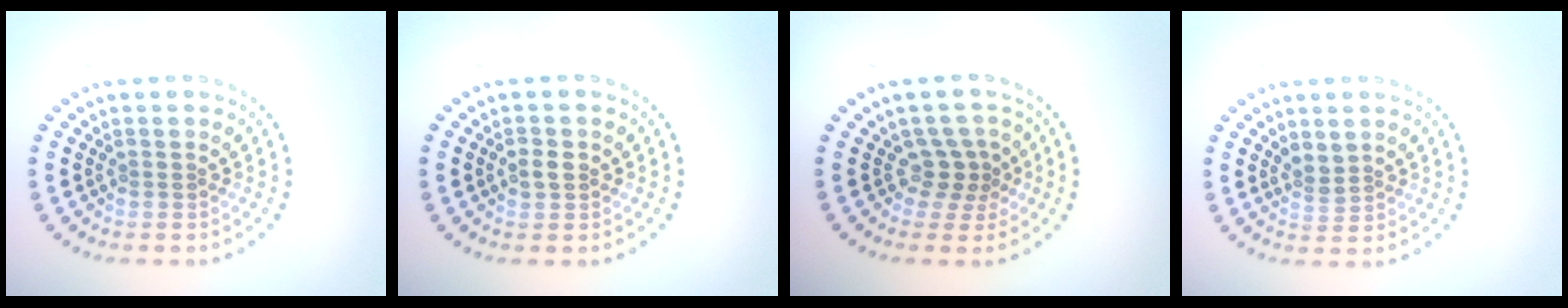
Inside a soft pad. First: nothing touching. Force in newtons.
{"total": 1.4, "press": 1.4, "slide": 0.2}
{"total": 2.2, "press": 1.5, "slide": 1.6}
{"total": 1.6, "press": 1.2, "slide": 1.1}